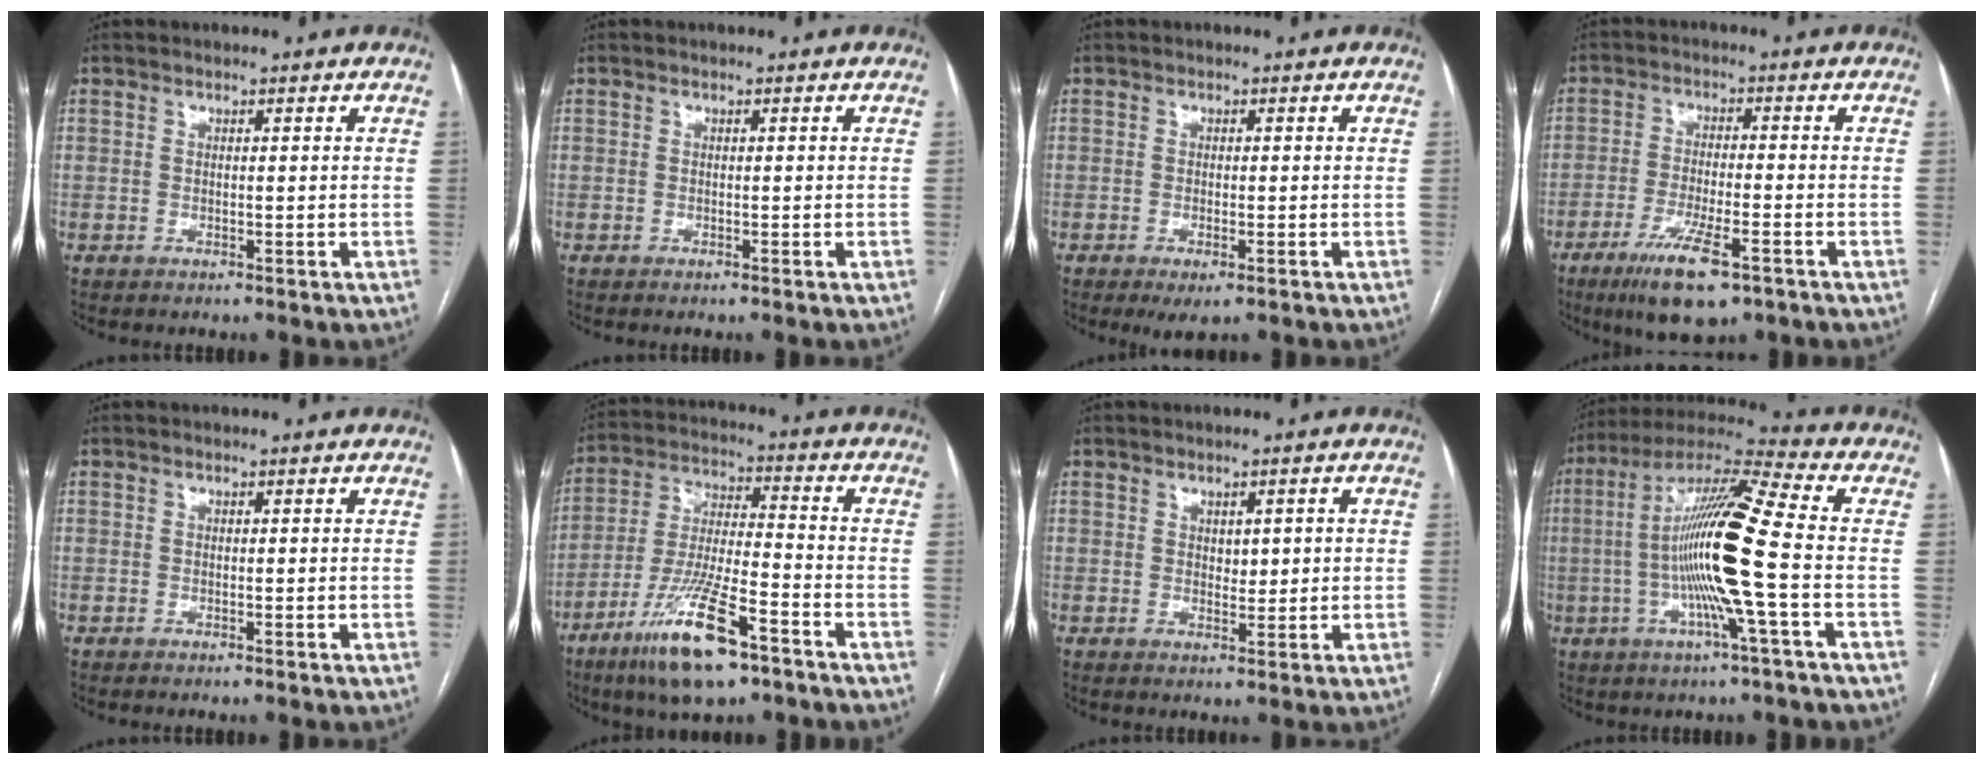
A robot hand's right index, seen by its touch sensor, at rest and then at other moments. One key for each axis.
{"total": 0.0}
{"total": 2.9, "fx": -1.7, "fy": 0.8, "fz": 2.3, "tx": -0.035, "ty": -0.006, "tz": -0.020}
{"total": 9.6, "fx": -5.7, "fy": 1.8, "fz": 7.5, "tx": -0.142, "ty": -0.021, "tz": -0.093}
{"total": 0.0}
{"total": 14.7, "fx": -8.9, "fy": 2.6, "fz": 11.4, "tx": -0.228, "ty": -0.024, "tz": -0.158}
{"total": 2.6, "fx": 0.5, "fy": 1.4, "fz": 2.1, "tx": -0.029, "ty": 0.002, "tz": 0.012}
{"total": 16.5, "fx": -2.0, "fy": -0.4, "fz": 16.4, "tx": -0.307, "ty": 0.004, "tz": -0.052}